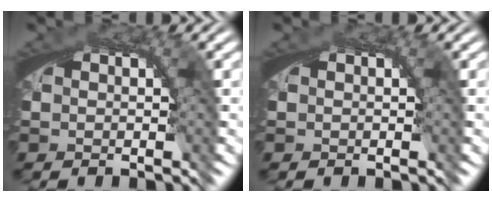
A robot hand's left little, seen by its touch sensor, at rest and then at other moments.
{"total": 0.0}